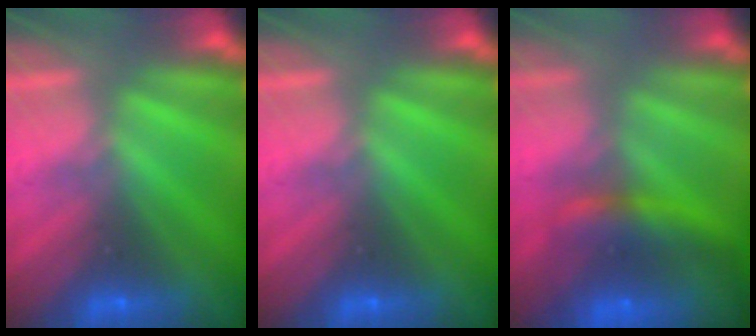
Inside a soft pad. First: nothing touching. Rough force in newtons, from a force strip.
{"total": 0.0}
{"total": 8.2}